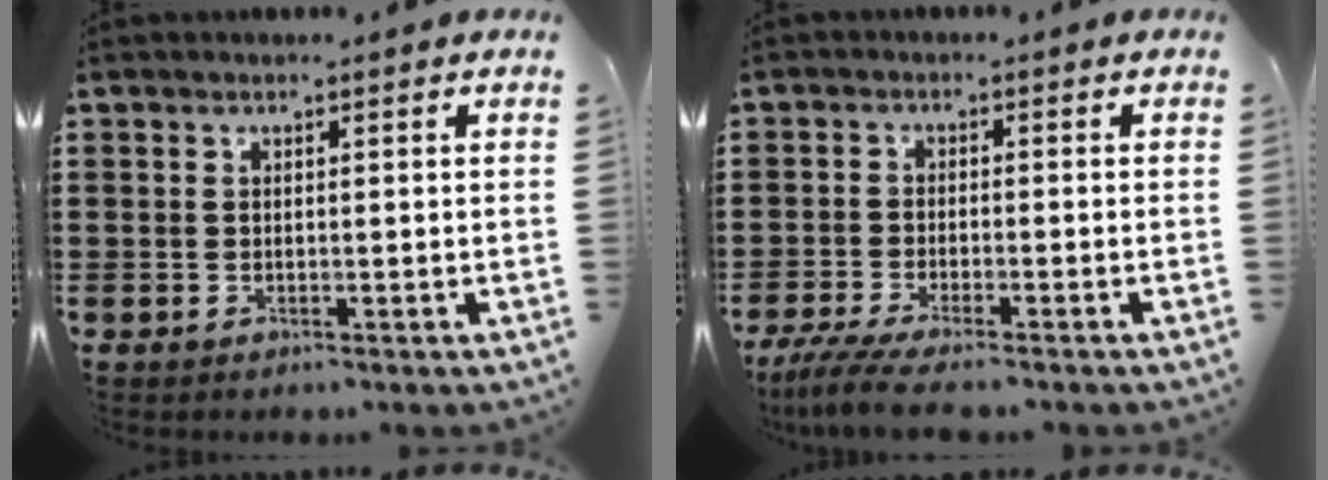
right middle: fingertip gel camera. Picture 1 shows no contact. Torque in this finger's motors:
{"motor_torque": [1.07, -0.35, 0.37, 0.05]}